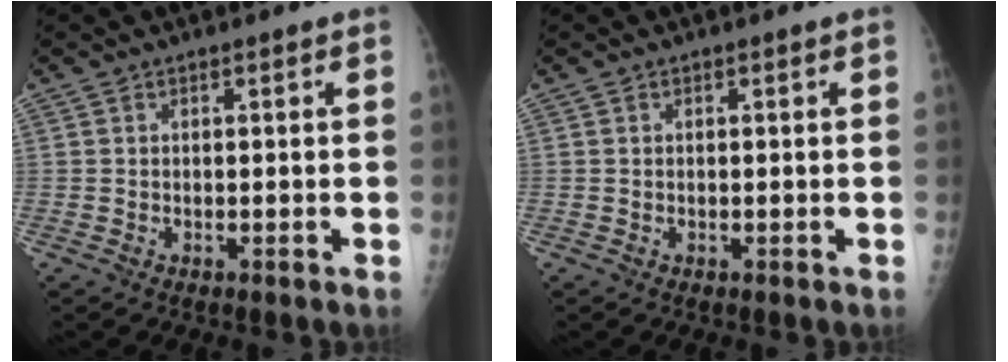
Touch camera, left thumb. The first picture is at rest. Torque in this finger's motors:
{"motor_torque": [0.00, 0.00, -0.02, -0.02, 0.00]}